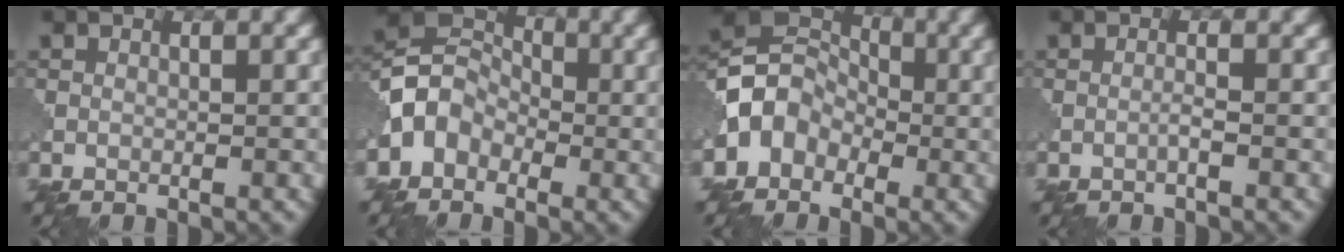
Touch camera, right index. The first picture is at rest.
{"total": 4.5, "force": [-1.8, 3.6, 2.0], "torque": [-0.033, 0.011, -0.050]}
{"total": 5.0, "force": [-1.6, 4.2, 2.1], "torque": [-0.032, 0.010, -0.047]}
{"total": 0.9, "force": [-0.4, 0.0, 0.8], "torque": [-0.013, 0.005, -0.012]}